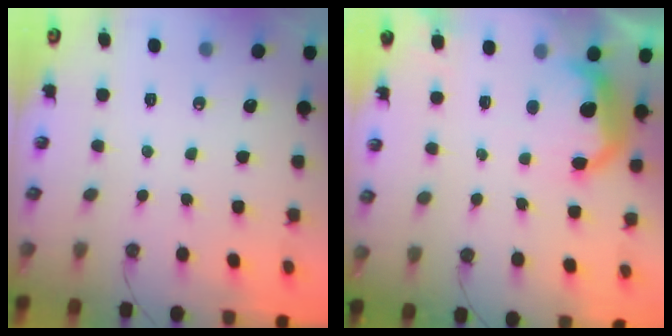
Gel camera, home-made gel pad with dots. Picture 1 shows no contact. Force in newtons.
{"total": 10.1, "press": 10.1, "slide": 0.5}